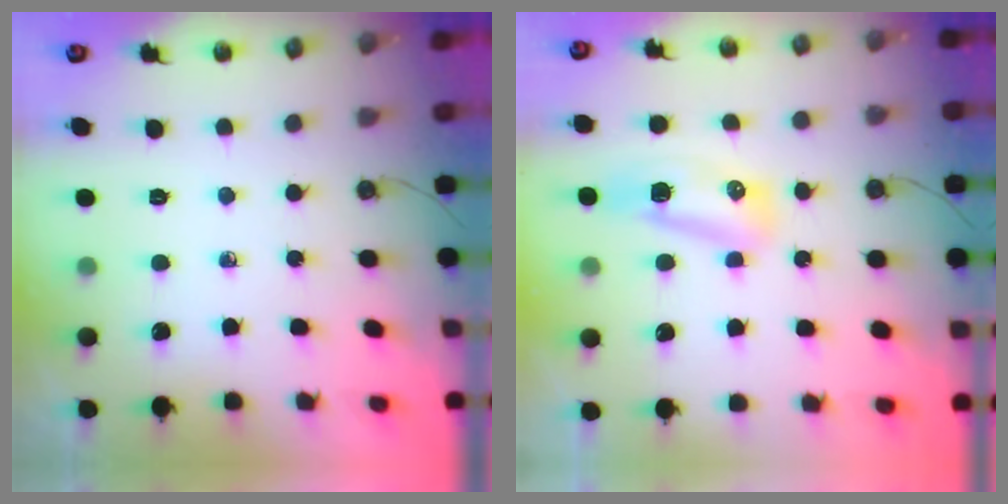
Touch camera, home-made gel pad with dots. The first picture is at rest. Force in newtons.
{"total": 8.2, "press": 8.1, "slide": 1.2}